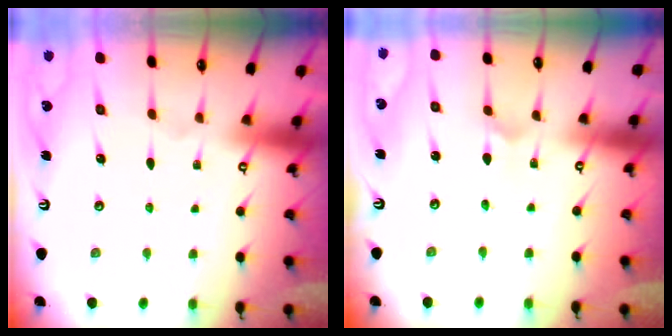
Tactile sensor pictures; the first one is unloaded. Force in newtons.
{"total": 0.0}